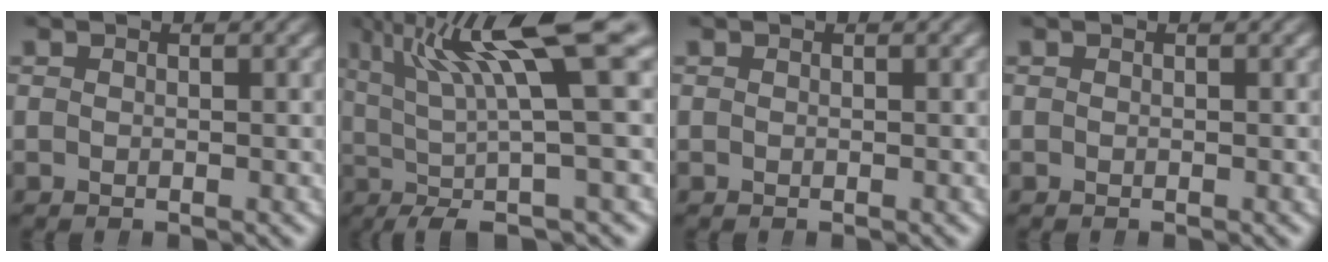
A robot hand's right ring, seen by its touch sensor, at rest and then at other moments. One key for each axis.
{"total": 9.3, "fx": 2.6, "fy": 2.1, "fz": 8.6, "tx": -0.129, "ty": 0.011, "tz": 0.049}
{"total": 0.0}
{"total": 0.0}